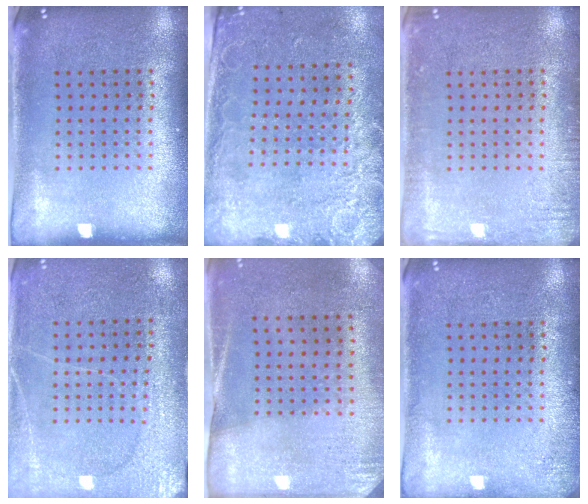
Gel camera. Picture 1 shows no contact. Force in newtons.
{"total": 2.6, "press": 2.0, "slide": 1.7}
{"total": 1.8, "press": 1.8, "slide": 0.2}
{"total": 2.8, "press": 2.7, "slide": 0.7}
{"total": 2.6, "press": 2.2, "slide": 1.3}
{"total": 1.3, "press": 1.3, "slide": 0.2}